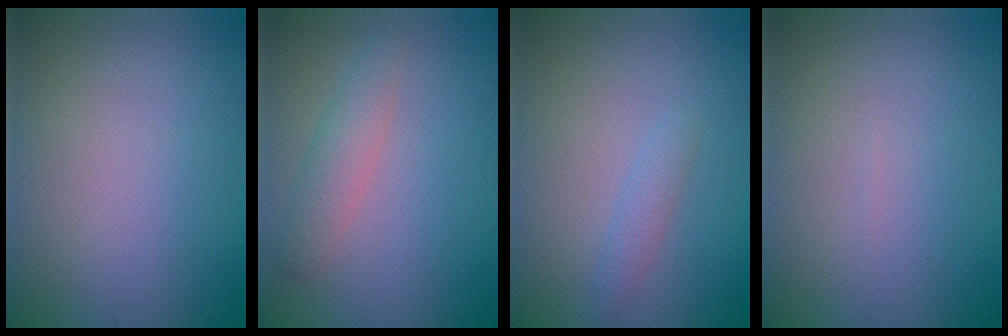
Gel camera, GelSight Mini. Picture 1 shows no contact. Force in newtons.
{"total": 2.4, "press": 2.3, "slide": 0.1}
{"total": 1.3, "press": 1.3, "slide": 0.0}
{"total": 0.0}